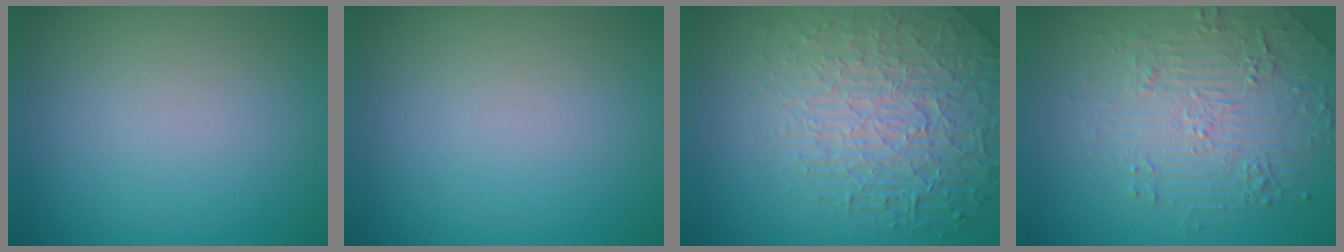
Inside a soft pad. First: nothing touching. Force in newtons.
{"total": 0.0}
{"total": 8.1, "press": 5.6, "slide": 5.8}
{"total": 4.9, "press": 3.9, "slide": 3.0}